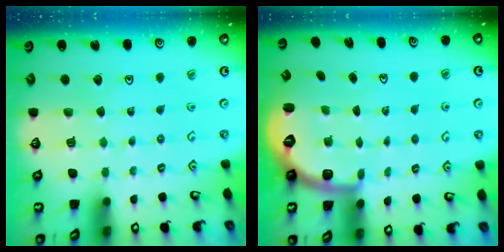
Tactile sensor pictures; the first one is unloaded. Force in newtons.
{"total": 2.5, "press": 1.9, "slide": 1.6}